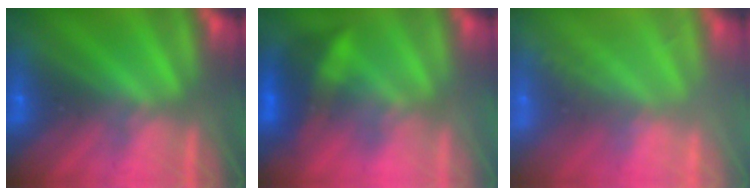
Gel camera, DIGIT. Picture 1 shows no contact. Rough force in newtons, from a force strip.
{"total": 3.5}
{"total": 1.6}